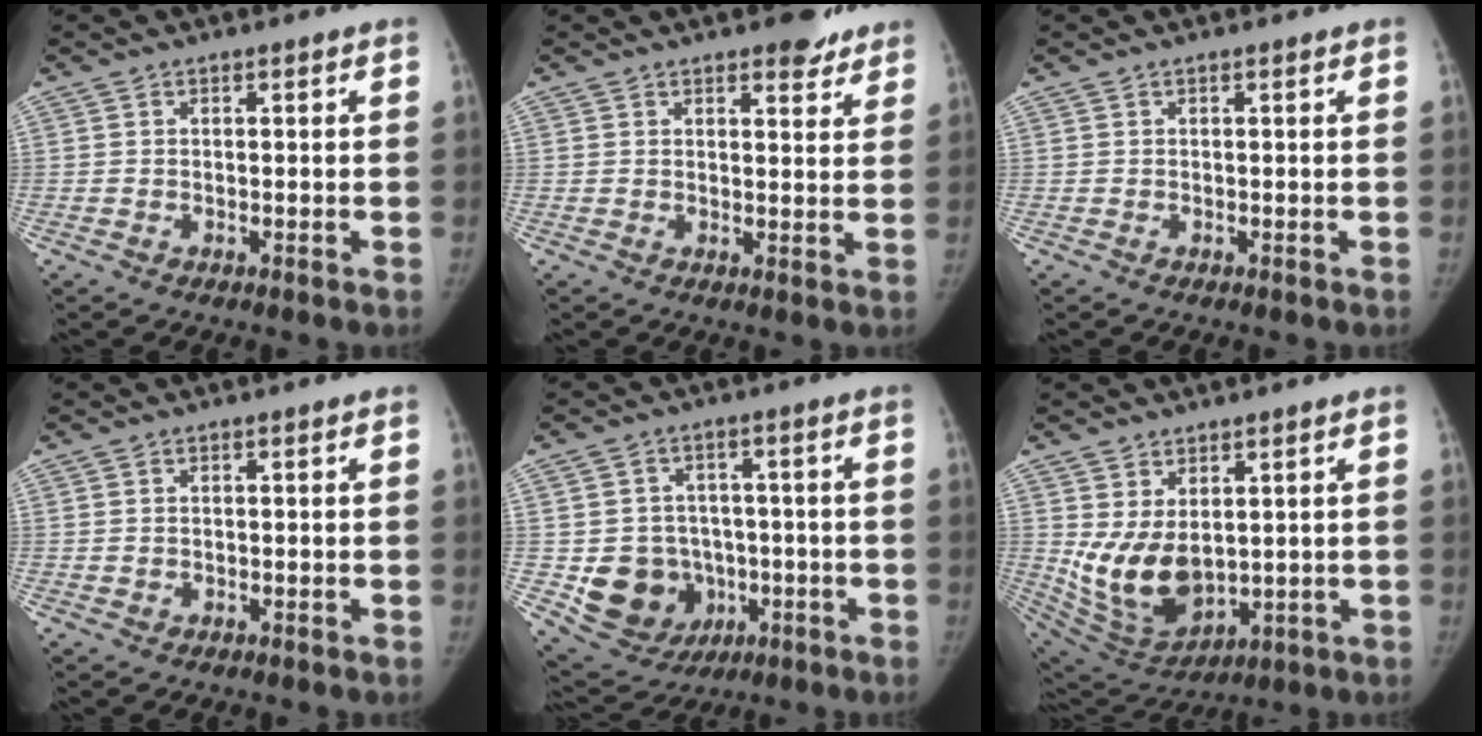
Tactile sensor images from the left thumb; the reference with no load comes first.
{"total": 4.8, "force": [3.7, 2.0, 2.4], "torque": [-0.006, -0.021, 0.048]}
{"total": 0.0}
{"total": 0.6, "force": [0.0, 0.6, 0.0], "torque": [0.004, 0.001, -0.001]}
{"total": 12.2, "force": [-2.5, 10.8, 5.1], "torque": [-0.054, 0.012, -0.022]}
{"total": 11.6, "force": [1.6, 7.5, 8.7], "torque": [-0.147, -0.025, 0.060]}